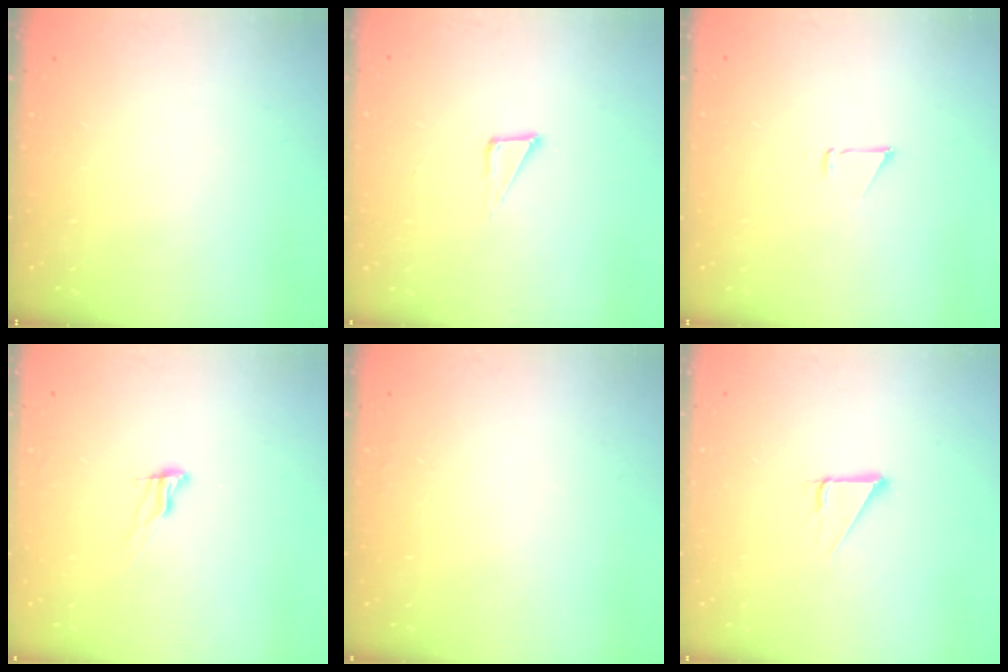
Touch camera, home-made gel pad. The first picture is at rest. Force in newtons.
{"total": 4.5, "press": 4.5, "slide": 0.3}
{"total": 2.5, "press": 2.5, "slide": 0.1}
{"total": 5.1, "press": 5.1, "slide": 0.5}
{"total": 1.8, "press": 1.7, "slide": 0.4}
{"total": 2.7, "press": 2.7, "slide": 0.0}